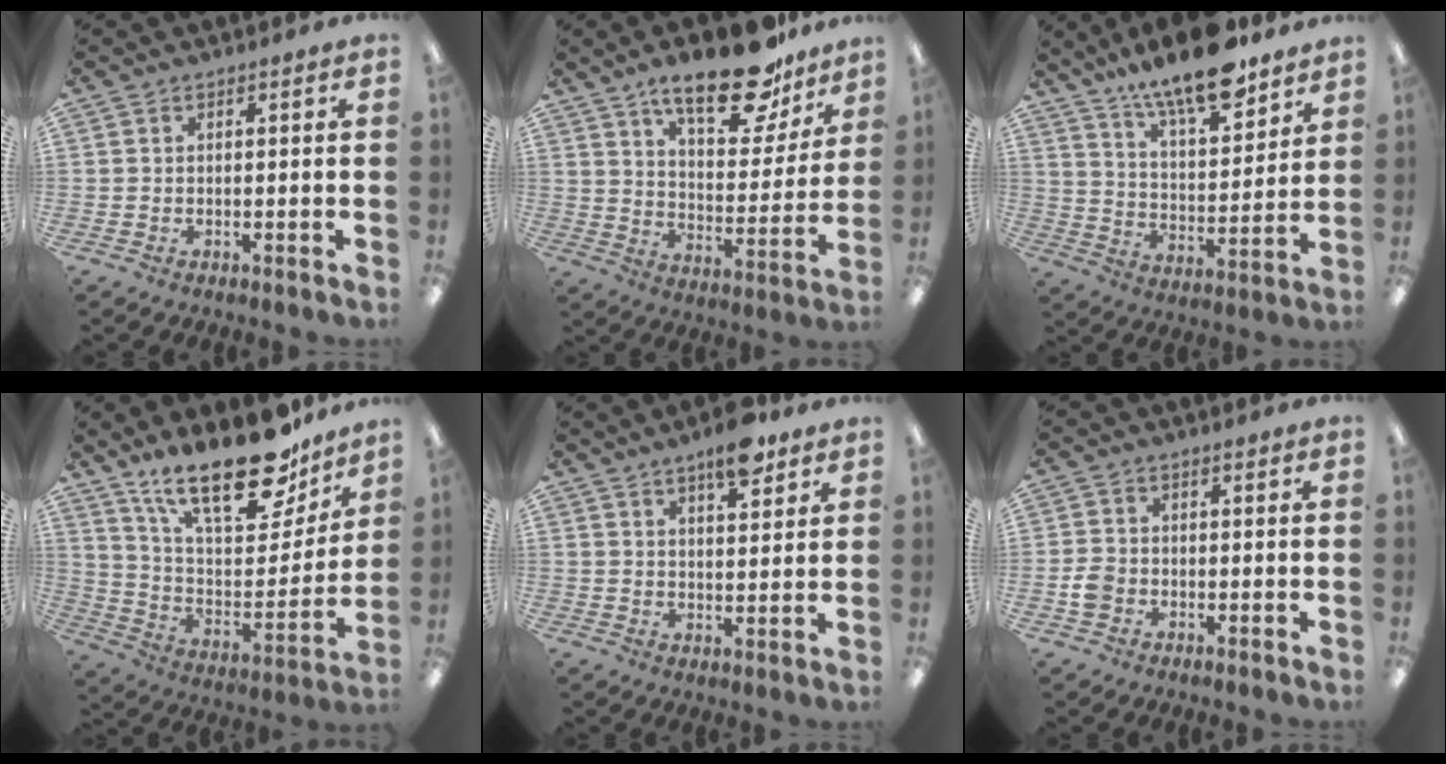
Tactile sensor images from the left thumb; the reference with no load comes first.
{"total": 19.9, "force": [13.9, 8.0, 11.7], "torque": [-0.174, -0.077, 0.231]}
{"total": 16.2, "force": [13.0, 4.7, 8.5], "torque": [-0.144, -0.083, 0.222]}
{"total": 24.3, "force": [17.4, 9.5, 14.1], "torque": [-0.214, -0.112, 0.301]}
{"total": 8.4, "force": [6.0, 2.9, 5.2], "torque": [-0.066, -0.033, 0.098]}
{"total": 3.5, "force": [-1.2, 2.8, 1.8], "torque": [-0.036, 0.005, -0.023]}